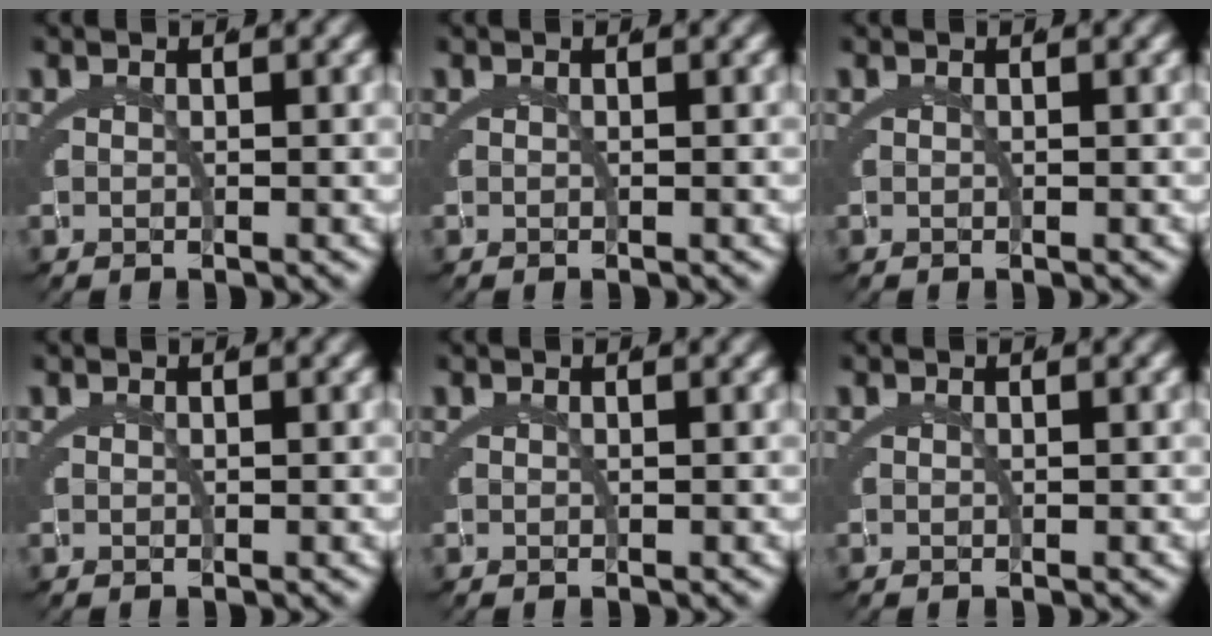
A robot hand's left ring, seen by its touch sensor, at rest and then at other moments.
{"total": 0.0}
{"total": 0.0}
{"total": 0.0}
{"total": 0.0}
{"total": 0.0}